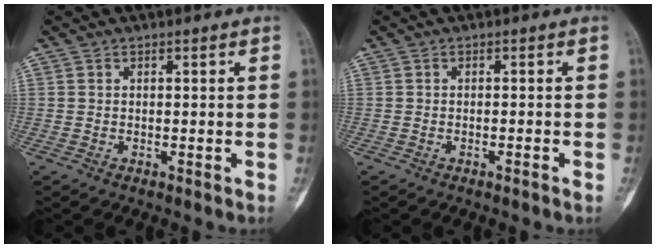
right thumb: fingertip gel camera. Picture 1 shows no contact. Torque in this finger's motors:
{"motor_torque": [-0.54, -0.12, -0.39, -0.08, 0.00]}